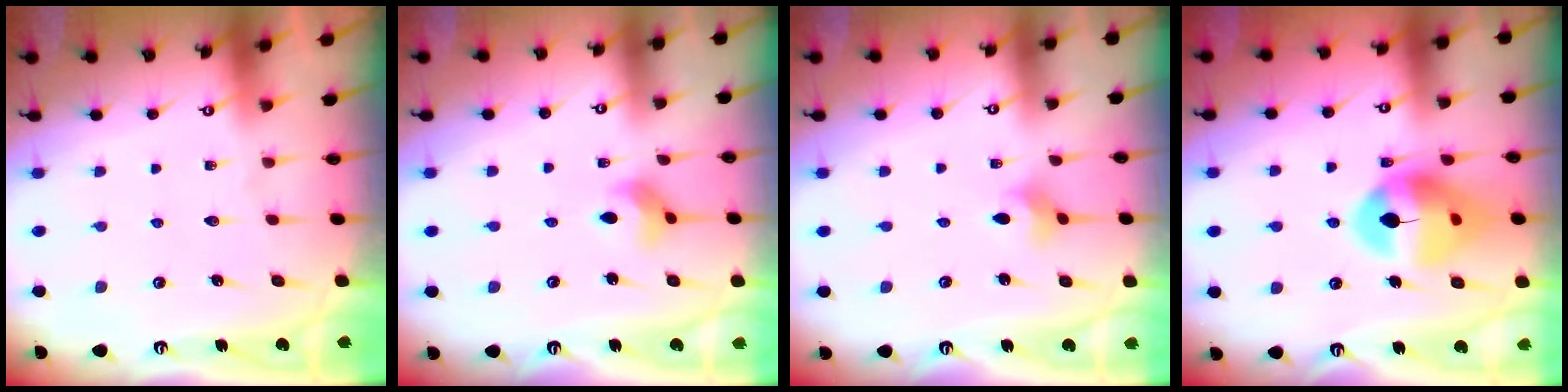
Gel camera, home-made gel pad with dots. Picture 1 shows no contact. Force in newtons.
{"total": 4.5, "press": 4.4, "slide": 0.6}
{"total": 2.9, "press": 2.8, "slide": 0.8}
{"total": 15.6, "press": 15.5, "slide": 1.8}